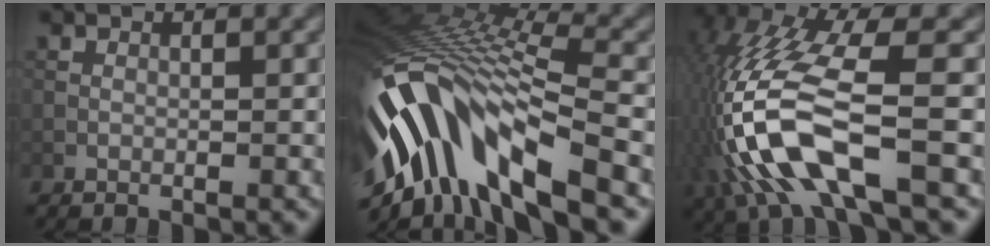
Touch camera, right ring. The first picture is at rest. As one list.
[{"total": 14.1, "force": [-5.8, 5.8, 11.5], "torque": [-0.233, 0.015, -0.100]}, {"total": 12.3, "force": [-4.1, 4.3, 10.8], "torque": [-0.243, -0.001, -0.078]}]